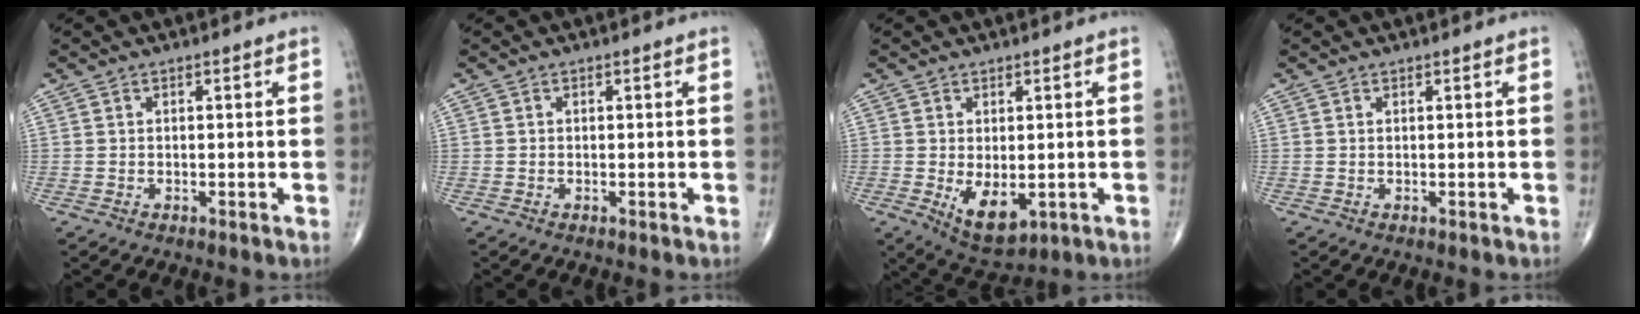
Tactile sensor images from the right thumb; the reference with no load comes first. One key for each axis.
{"total": 0.0}
{"total": 7.0, "fx": -1.2, "fy": 3.8, "fz": 5.8, "tx": -0.081, "ty": -0.014, "tz": -0.004}
{"total": 0.0}